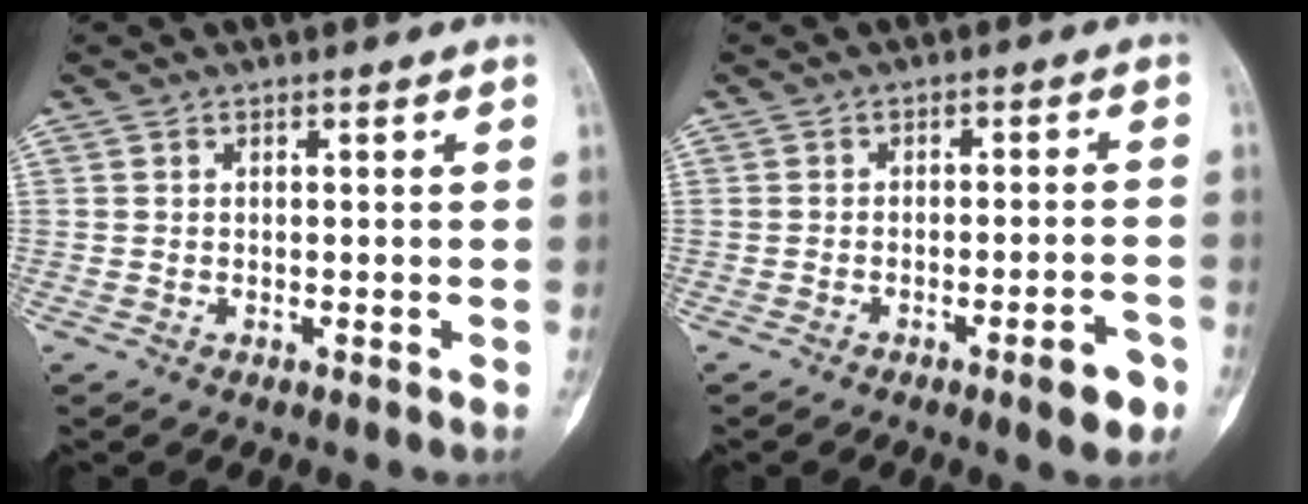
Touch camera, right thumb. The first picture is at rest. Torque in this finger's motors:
{"motor_torque": [0.91, 0.67, 0.60, -0.68, 0.10]}